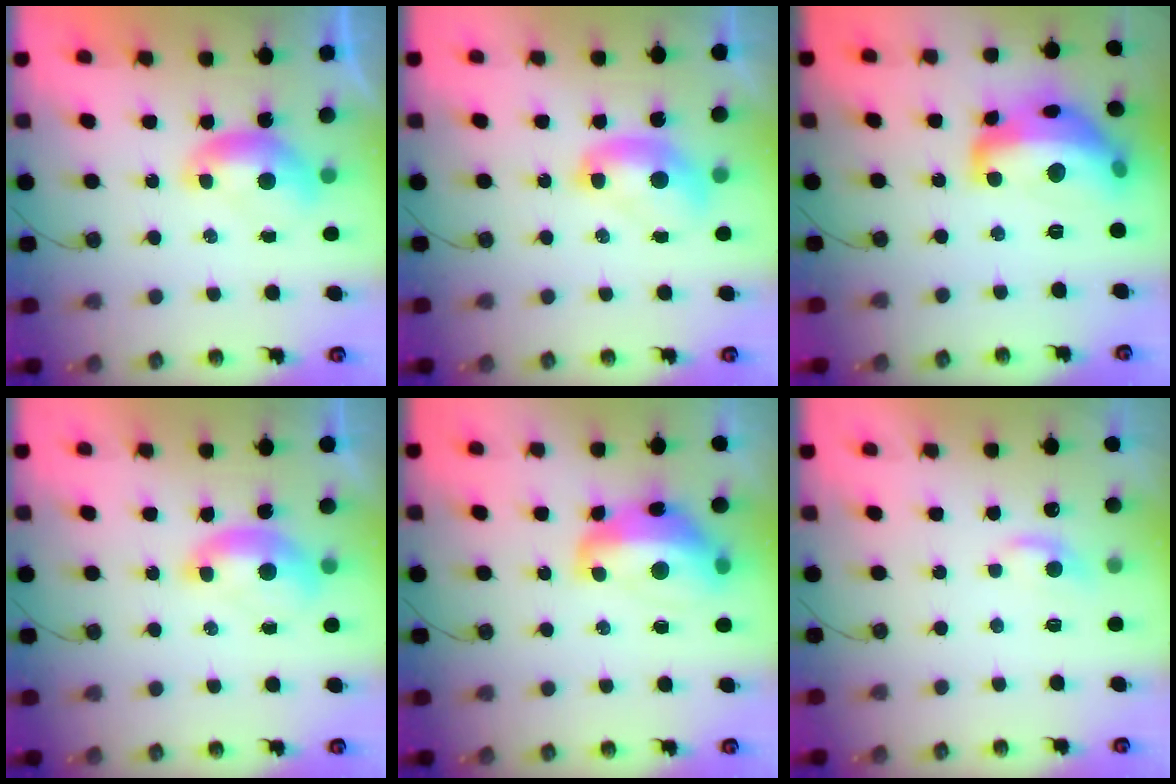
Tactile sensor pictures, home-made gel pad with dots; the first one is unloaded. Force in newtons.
{"total": 2.1, "press": 2.1, "slide": 0.2}
{"total": 15.2, "press": 15.1, "slide": 1.3}
{"total": 1.7, "press": 1.6, "slide": 0.6}
{"total": 9.0, "press": 8.9, "slide": 1.0}
{"total": 0.9, "press": 0.5, "slide": 0.7}